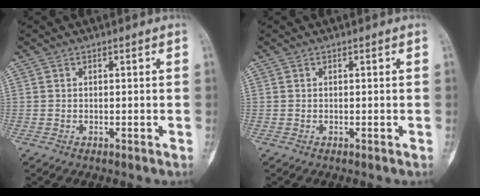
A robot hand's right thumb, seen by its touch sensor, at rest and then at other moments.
{"total": 0.0}